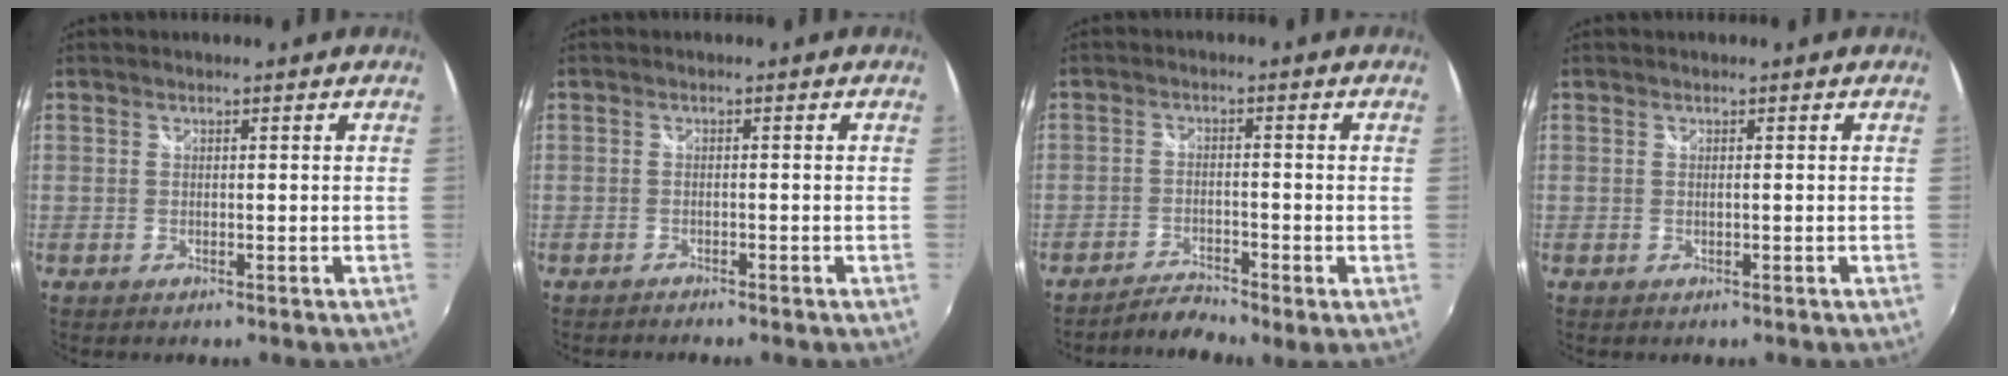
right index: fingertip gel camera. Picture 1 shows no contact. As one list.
[{"total": 1.2, "force": [-1.2, 0.0, 0.0], "torque": [-0.009, -0.004, -0.022]}, {"total": 3.4, "force": [-3.0, 0.4, 1.5], "torque": [-0.043, -0.004, -0.064]}, {"total": 0.0}]